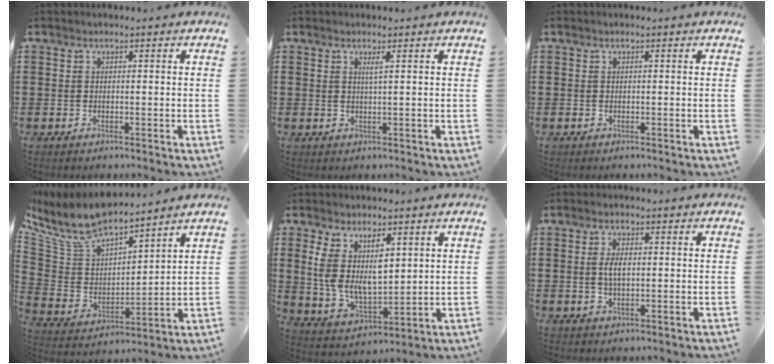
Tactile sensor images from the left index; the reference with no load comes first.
{"total": 1.4, "force": [0.6, -0.1, 1.2], "torque": [-0.025, -0.002, 0.010]}
{"total": 0.0}
{"total": 9.5, "force": [8.4, 2.8, 3.6], "torque": [-0.112, -0.053, 0.149]}
{"total": 8.3, "force": [3.6, 4.1, 6.3], "torque": [-0.131, -0.014, 0.065]}
{"total": 3.1, "force": [0.2, 1.3, 2.8], "torque": [-0.064, 0.002, -0.002]}